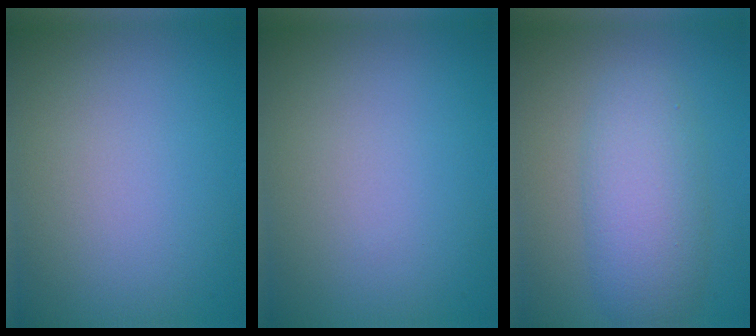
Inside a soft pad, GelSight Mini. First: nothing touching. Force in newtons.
{"total": 0.0}
{"total": 5.1, "press": 5.1, "slide": 0.0}